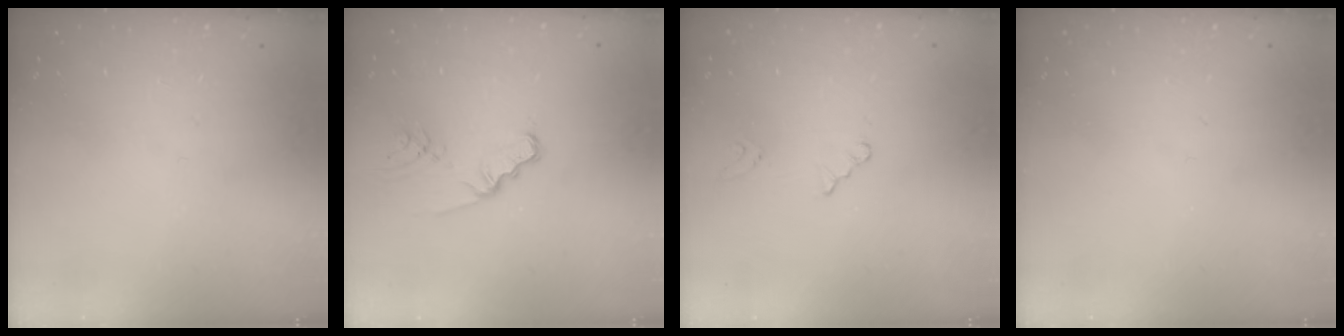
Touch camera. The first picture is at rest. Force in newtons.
{"total": 3.4, "press": 3.3, "slide": 0.3}
{"total": 2.8, "press": 2.8, "slide": 0.4}
{"total": 0.0}